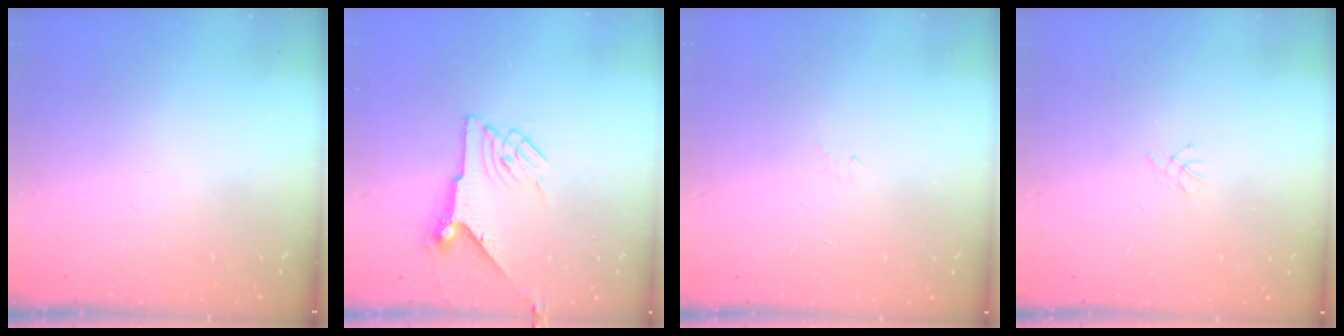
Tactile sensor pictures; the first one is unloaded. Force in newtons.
{"total": 7.7, "press": 7.7, "slide": 0.2}
{"total": 3.3, "press": 3.2, "slide": 0.6}
{"total": 1.5, "press": 1.4, "slide": 0.4}